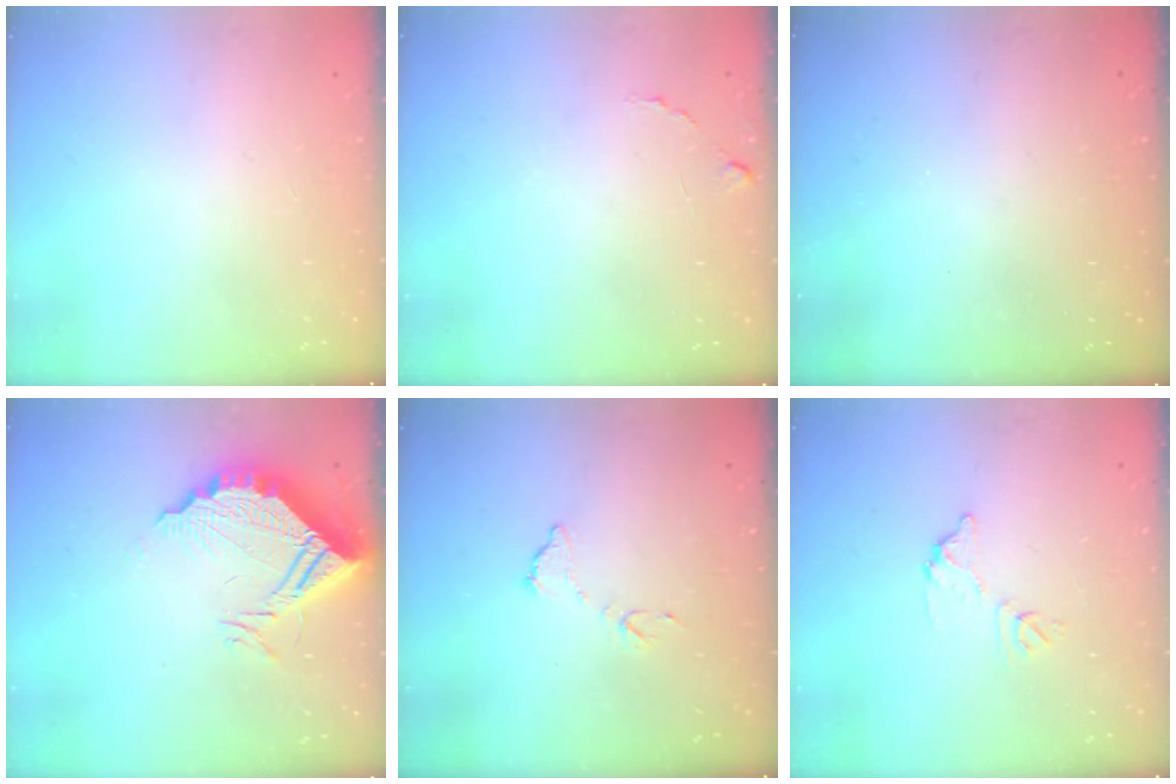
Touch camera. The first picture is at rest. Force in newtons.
{"total": 5.2, "press": 5.2, "slide": 0.4}
{"total": 3.2, "press": 3.2, "slide": 0.1}
{"total": 14.1, "press": 14.1, "slide": 1.1}
{"total": 7.3, "press": 7.3, "slide": 0.5}
{"total": 7.6, "press": 7.6, "slide": 0.4}